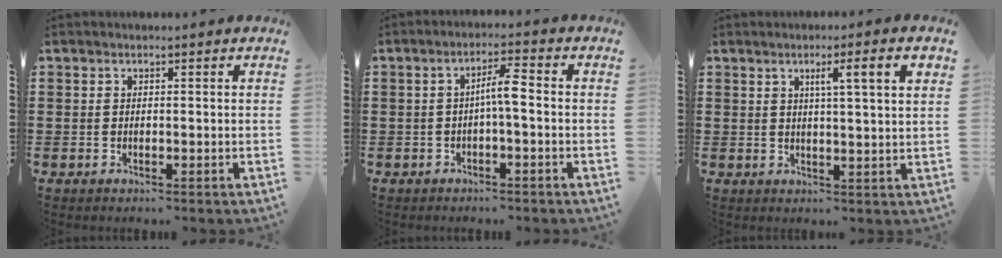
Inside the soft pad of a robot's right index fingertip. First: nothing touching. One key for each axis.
{"total": 3.9, "fx": -0.5, "fy": 0.6, "fz": 3.8, "tx": -0.072, "ty": 0.007, "tz": -0.014}
{"total": 5.1, "fx": 1.9, "fy": 0.1, "fz": 4.7, "tx": -0.085, "ty": -0.006, "tz": 0.025}